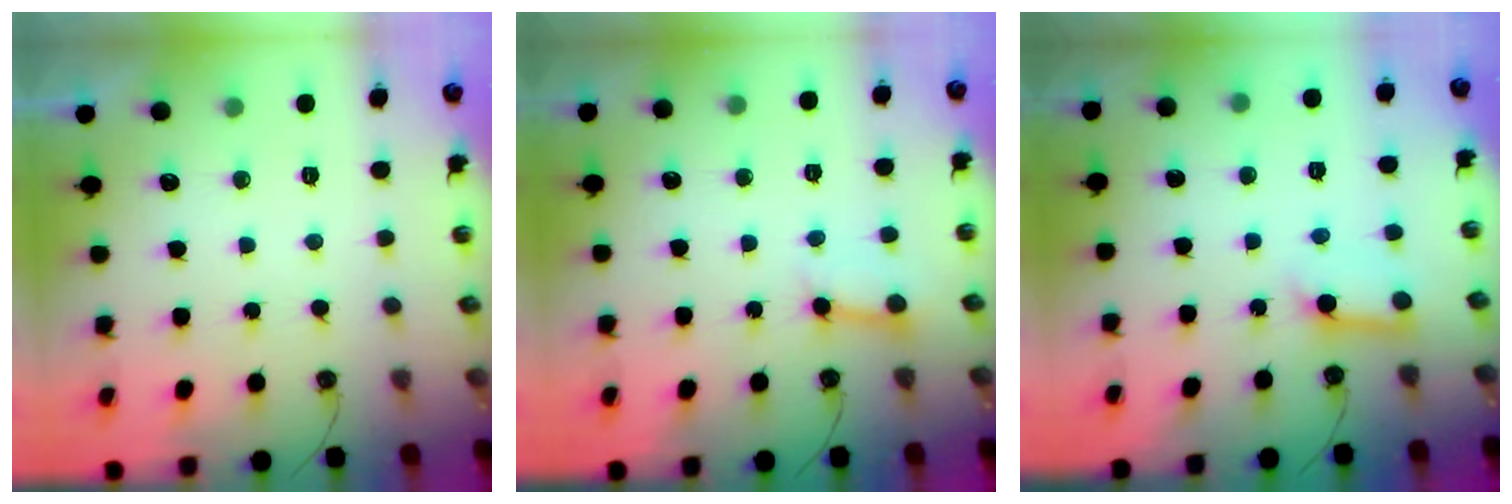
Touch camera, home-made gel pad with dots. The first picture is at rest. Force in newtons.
{"total": 4.0, "press": 4.0, "slide": 0.6}
{"total": 7.9, "press": 7.9, "slide": 0.9}